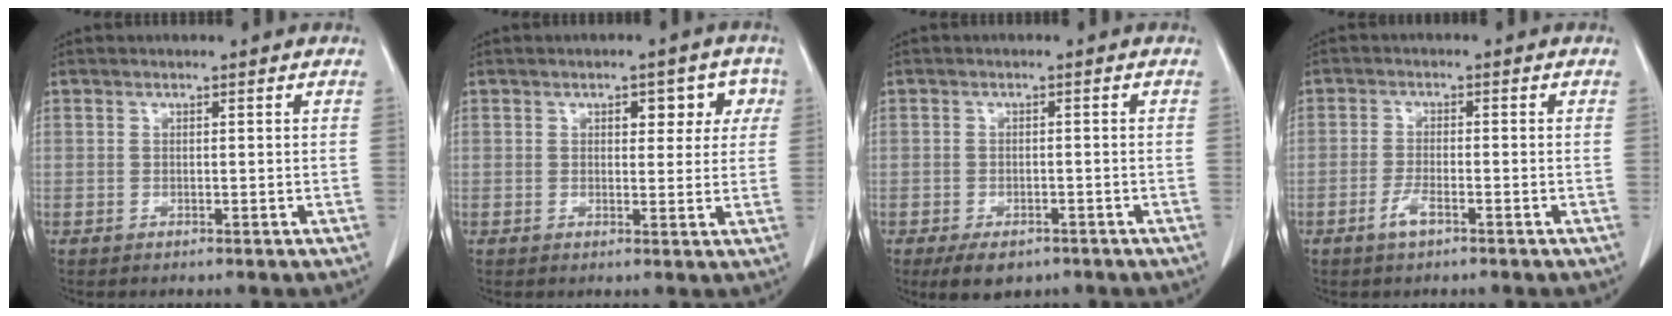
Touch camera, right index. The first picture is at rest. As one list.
[{"total": 5.4, "force": [2.0, 2.9, 4.0], "torque": [-0.033, 0.017, 0.022]}, {"total": 4.7, "force": [-3.3, 2.5, 2.4], "torque": [-0.036, -0.004, -0.045]}, {"total": 2.7, "force": [-1.6, 0.6, 2.1], "torque": [-0.043, 0.000, -0.034]}]